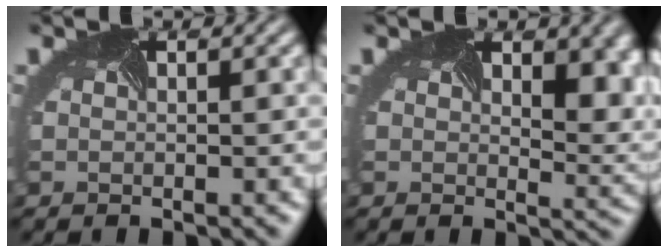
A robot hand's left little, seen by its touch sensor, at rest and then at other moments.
{"total": 8.6, "force": [3.8, 4.5, 6.2], "torque": [-0.071, 0.000, 0.065]}